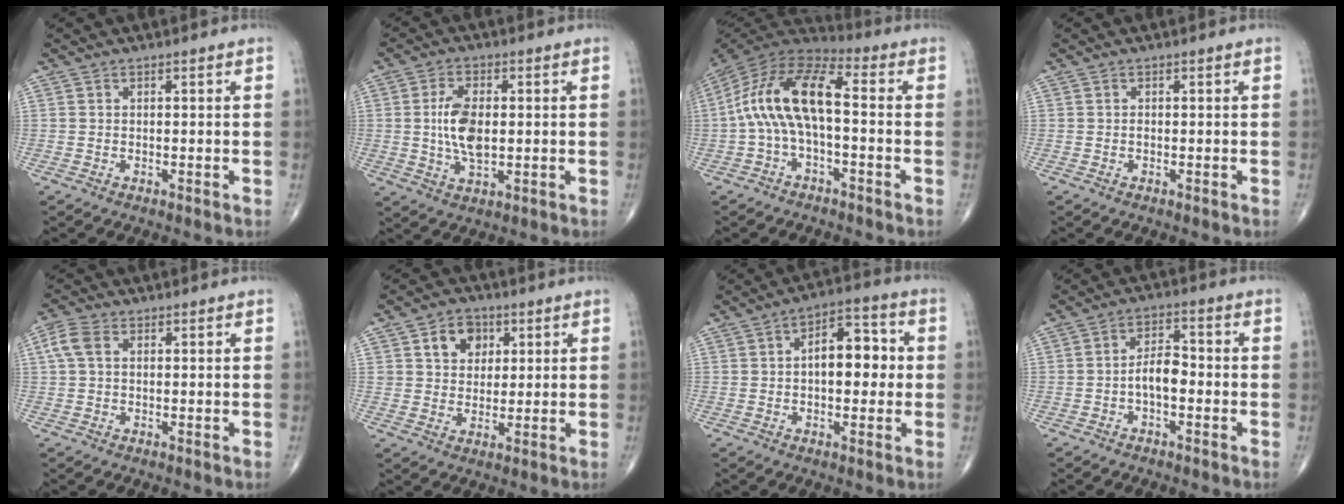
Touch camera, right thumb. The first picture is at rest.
{"total": 8.2, "force": [0.3, 4.2, 7.0], "torque": [-0.134, -0.003, 0.006]}
{"total": 14.5, "force": [-0.9, 6.3, 13.0], "torque": [-0.255, 0.047, -0.028]}
{"total": 0.0}
{"total": 4.3, "force": [1.0, 2.8, 3.1], "torque": [-0.079, 0.014, 0.017]}
{"total": 7.0, "force": [2.7, 5.5, 3.4], "torque": [-0.017, -0.006, 0.041]}
{"total": 10.1, "force": [0.6, 5.6, 8.4], "torque": [-0.097, 0.024, 0.003]}
{"total": 5.4, "force": [-1.4, 2.8, 4.4], "torque": [-0.066, 0.025, -0.031]}